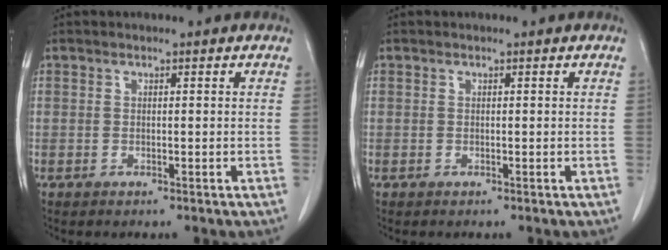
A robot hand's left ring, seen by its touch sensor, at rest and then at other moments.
{"total": 0.0}